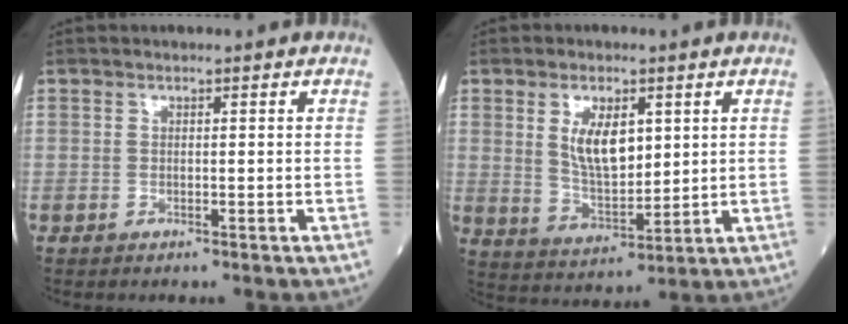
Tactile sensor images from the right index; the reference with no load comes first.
{"total": 8.1, "force": [2.5, 3.4, 6.9], "torque": [-0.131, 0.000, 0.054]}